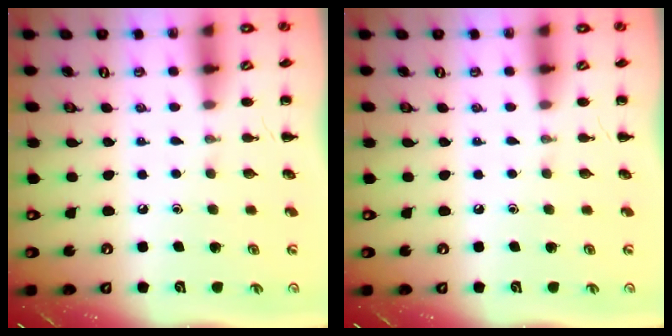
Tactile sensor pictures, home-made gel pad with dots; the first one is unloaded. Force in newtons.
{"total": 0.0}